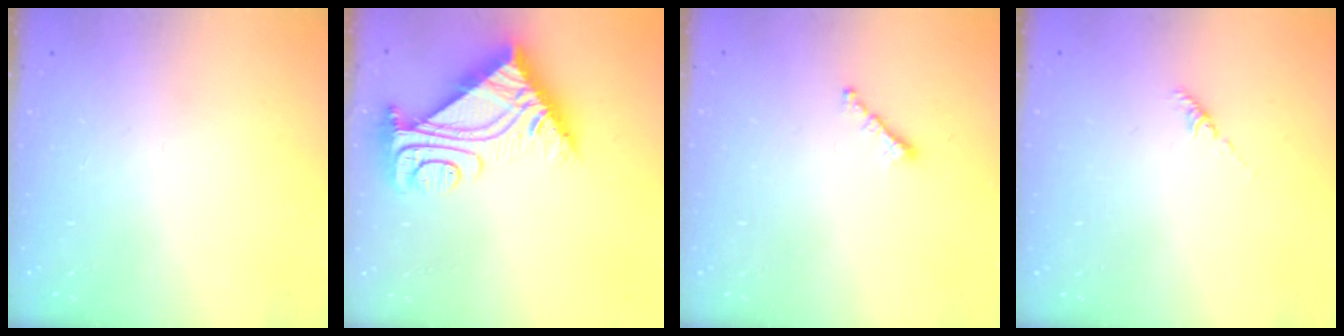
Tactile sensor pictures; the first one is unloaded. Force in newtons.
{"total": 11.1, "press": 11.0, "slide": 1.0}
{"total": 1.6, "press": 1.5, "slide": 0.5}
{"total": 1.2, "press": 1.1, "slide": 0.5}